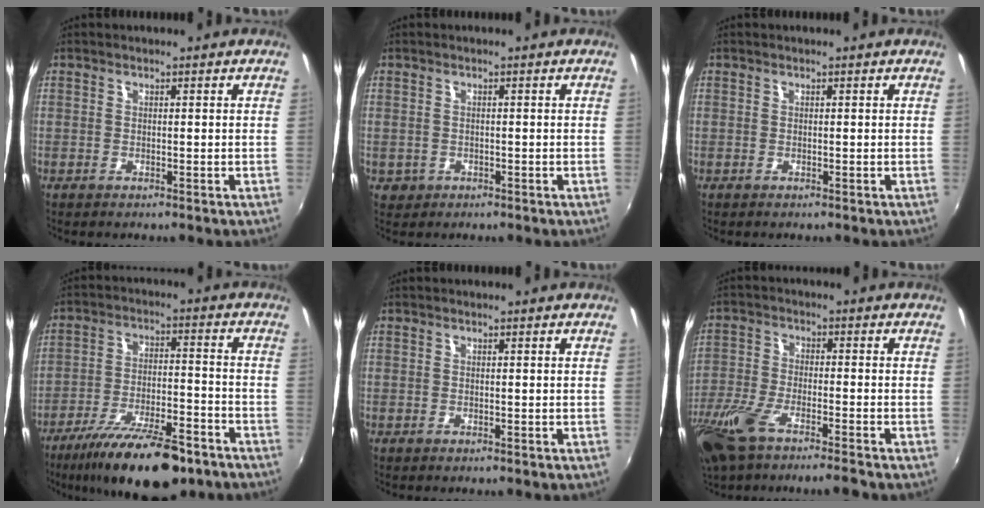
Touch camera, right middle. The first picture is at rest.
{"total": 2.1, "force": [-0.5, 2.0, 0.6], "torque": [-0.016, -0.005, -0.004]}
{"total": 0.0}
{"total": 17.8, "force": [-13.0, 5.3, 11.0], "torque": [-0.202, -0.028, -0.202]}
{"total": 0.0}
{"total": 11.4, "force": [-8.1, 2.2, 7.7], "torque": [-0.187, -0.037, -0.158]}